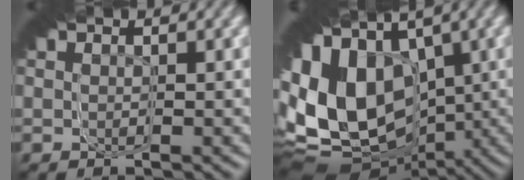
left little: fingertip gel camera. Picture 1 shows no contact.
{"total": 19.2, "force": [-5.0, 12.1, 14.1], "torque": [-0.224, -0.032, -0.067]}